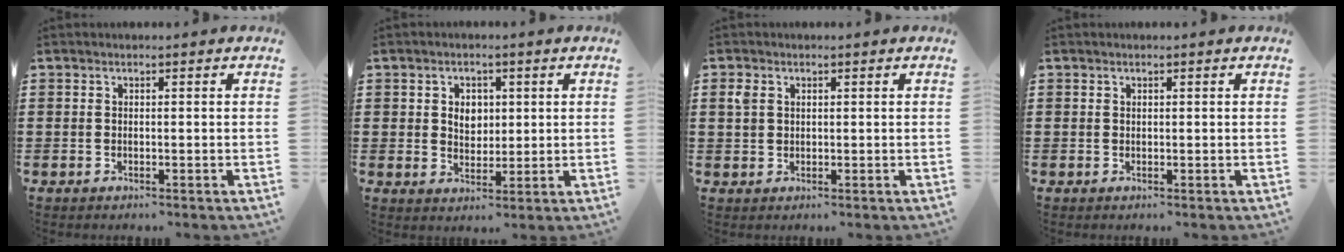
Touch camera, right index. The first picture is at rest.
{"total": 3.4, "force": [0.7, 2.6, 2.0], "torque": [-0.040, 0.008, 0.008]}
{"total": 2.4, "force": [1.0, 1.7, 1.3], "torque": [-0.031, 0.007, 0.019]}
{"total": 0.0}